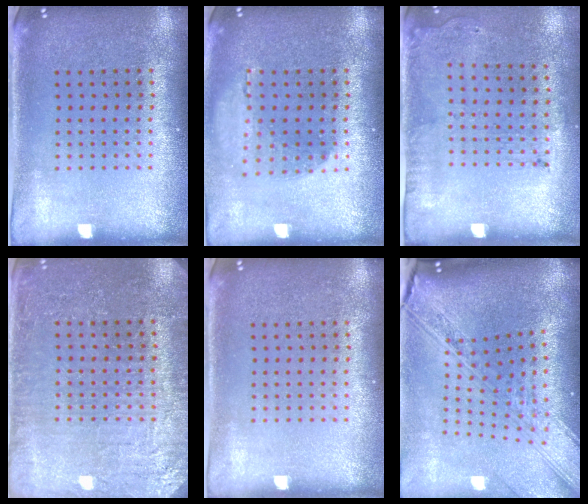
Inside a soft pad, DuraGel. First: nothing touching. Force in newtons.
{"total": 1.1, "press": 1.1, "slide": 0.2}
{"total": 1.8, "press": 1.2, "slide": 1.4}
{"total": 3.3, "press": 3.2, "slide": 0.6}
{"total": 0.0}
{"total": 3.9, "press": 2.8, "slide": 2.7}